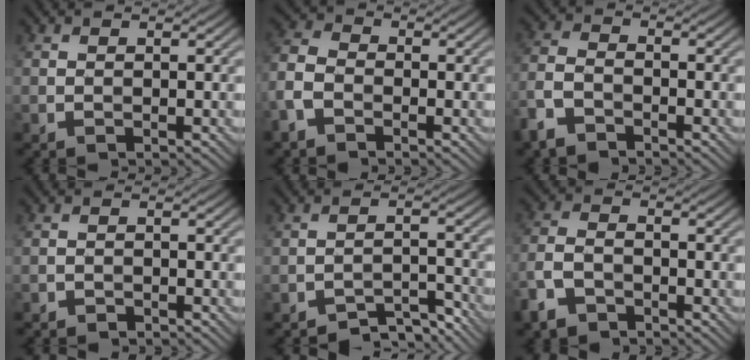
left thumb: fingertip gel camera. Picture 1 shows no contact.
{"total": 4.8, "force": [-2.7, 2.9, 2.8], "torque": [-0.079, 0.000, -0.072]}
{"total": 5.3, "force": [-3.9, 2.5, 2.6], "torque": [-0.064, -0.004, -0.093]}
{"total": 1.0, "force": [-1.0, 0.4, 0.1], "torque": [-0.001, -0.002, -0.021]}
{"total": 4.7, "force": [-4.3, 1.1, 1.6], "torque": [-0.019, 0.008, -0.067]}
{"total": 5.4, "force": [-3.8, 2.8, 2.5], "torque": [-0.061, -0.004, -0.088]}